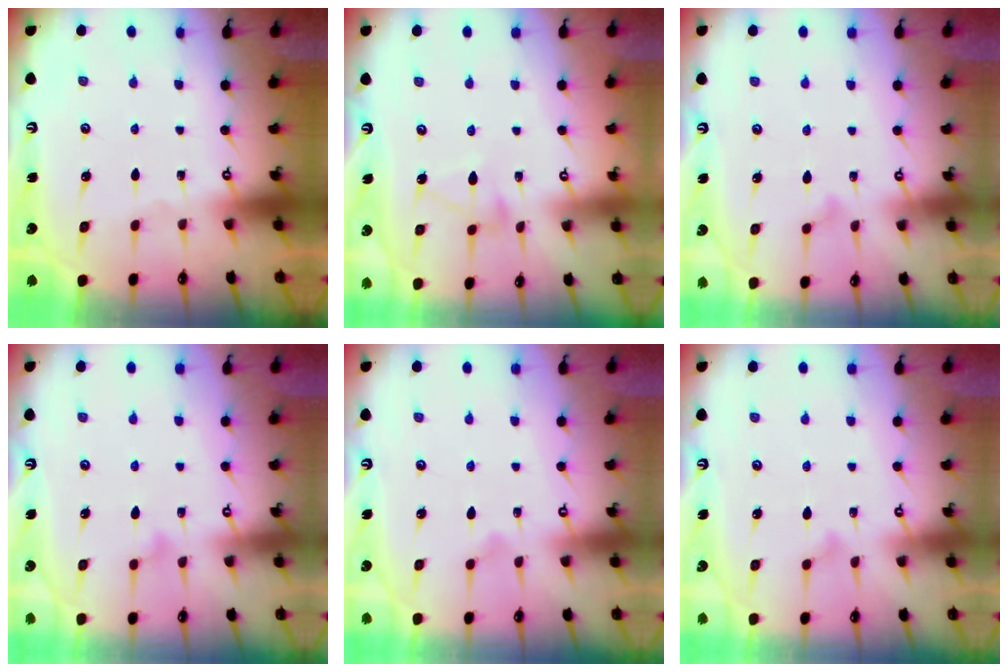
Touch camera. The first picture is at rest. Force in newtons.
{"total": 5.0, "press": 4.9, "slide": 0.1}
{"total": 8.5, "press": 8.5, "slide": 0.5}
{"total": 6.9, "press": 6.9, "slide": 0.4}
{"total": 6.6, "press": 6.6, "slide": 0.3}
{"total": 8.5, "press": 8.5, "slide": 0.5}